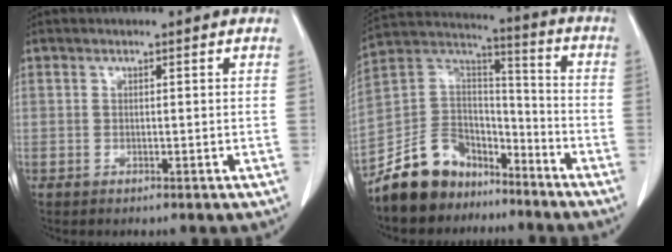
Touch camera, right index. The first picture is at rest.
{"total": 12.7, "force": [-9.6, 7.8, 3.0], "torque": [-0.067, 0.065, -0.173]}